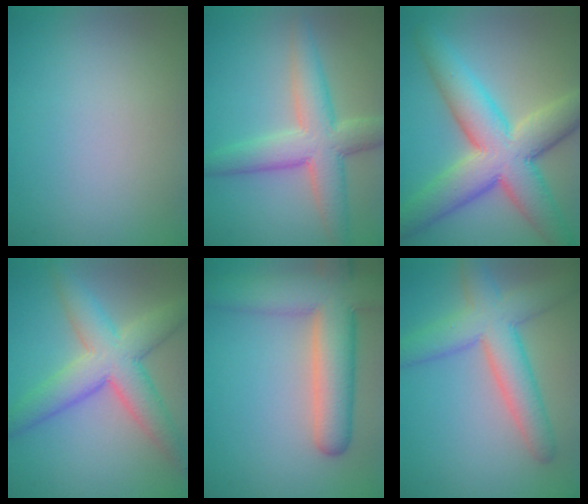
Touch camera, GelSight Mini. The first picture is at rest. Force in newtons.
{"total": 6.3, "press": 6.3, "slide": 0.1}
{"total": 10.3, "press": 10.3, "slide": 0.3}
{"total": 6.9, "press": 6.9, "slide": 0.1}
{"total": 9.1, "press": 9.0, "slide": 0.5}
{"total": 6.3, "press": 6.3, "slide": 0.2}